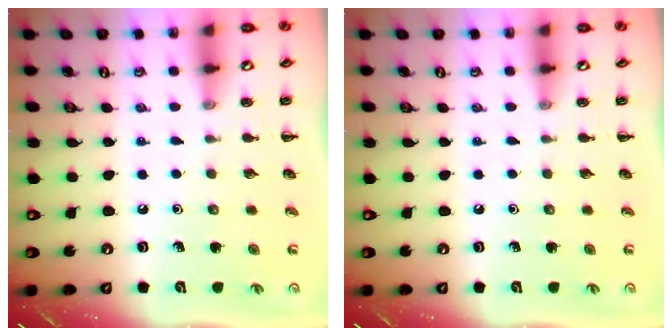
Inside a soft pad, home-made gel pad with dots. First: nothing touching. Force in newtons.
{"total": 0.0}